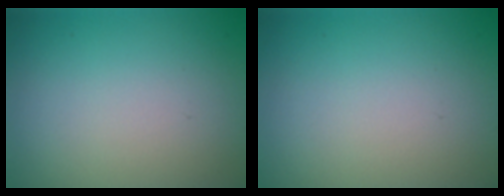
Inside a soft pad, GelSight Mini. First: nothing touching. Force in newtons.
{"total": 0.0}